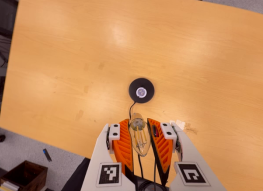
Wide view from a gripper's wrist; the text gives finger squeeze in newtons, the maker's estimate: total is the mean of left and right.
{"total": 20.3, "left": 21.2, "right": 19.4}